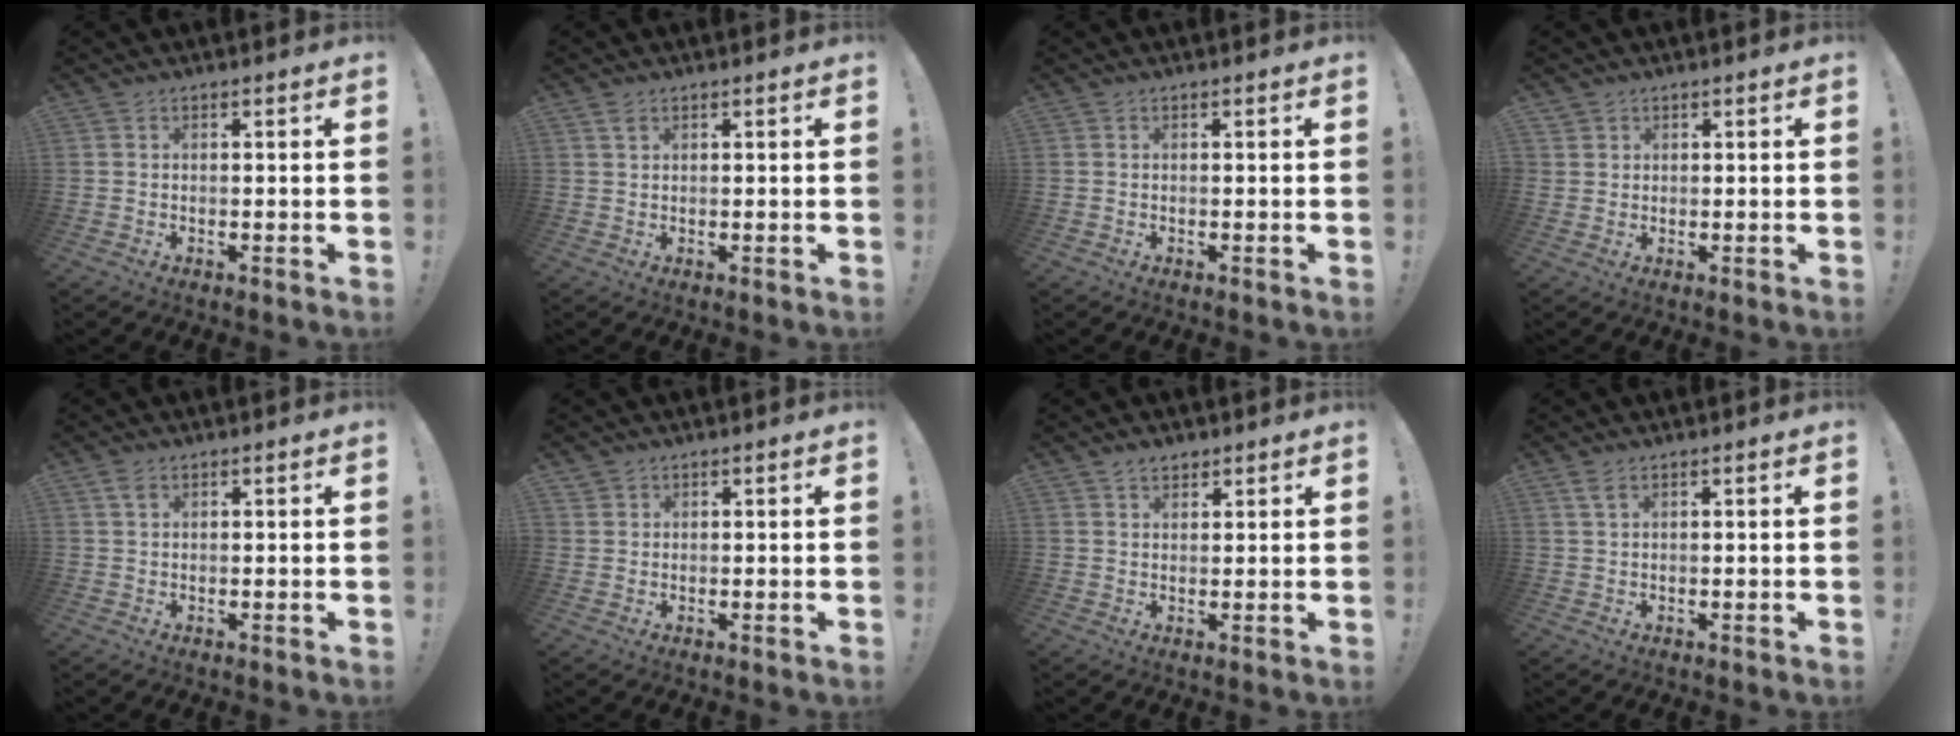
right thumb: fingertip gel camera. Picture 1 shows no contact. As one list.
[{"total": 1.5, "force": [1.0, 0.7, 0.9], "torque": [-0.015, -0.001, 0.019]}, {"total": 0.0}, {"total": 1.5, "force": [1.1, 1.1, 0.1], "torque": [0.002, -0.008, 0.020]}, {"total": 1.8, "force": [1.1, 0.9, 1.1], "torque": [-0.021, -0.001, 0.021]}, {"total": 1.4, "force": [1.1, 0.8, 0.1], "torque": [0.004, -0.008, 0.020]}, {"total": 3.1, "force": [2.4, 1.7, 0.9], "torque": [-0.007, -0.012, 0.043]}, {"total": 2.3, "force": [1.4, 0.7, 1.7], "torque": [-0.033, 0.000, 0.025]}]